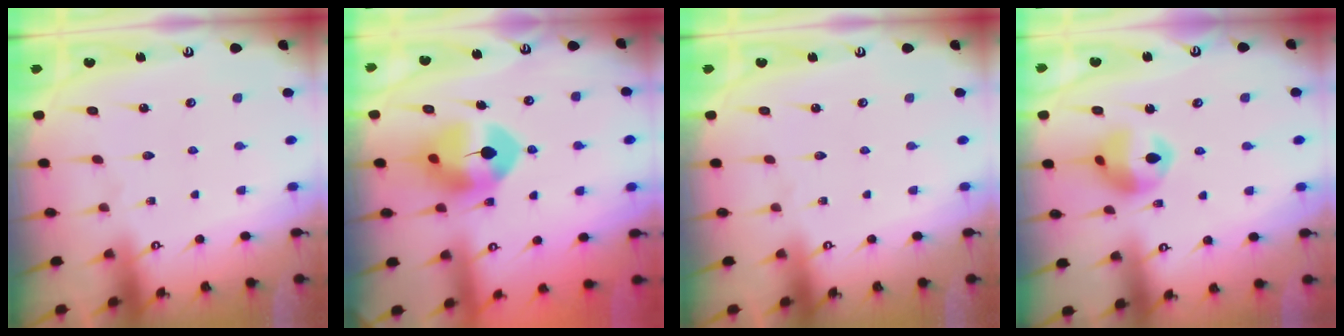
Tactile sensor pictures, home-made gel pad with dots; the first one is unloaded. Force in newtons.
{"total": 8.9, "press": 8.7, "slide": 1.6}
{"total": 0.0}
{"total": 11.8, "press": 11.7, "slide": 1.3}